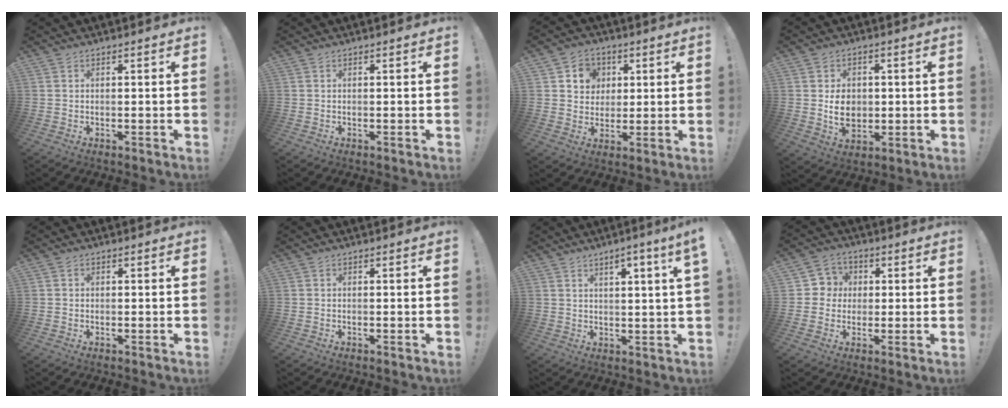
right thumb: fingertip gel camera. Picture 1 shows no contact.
{"total": 0.0}
{"total": 7.9, "force": [2.7, 7.2, 1.9], "torque": [-0.026, -0.018, 0.054]}
{"total": 8.1, "force": [0.0, 6.7, 4.6], "torque": [-0.051, 0.000, 0.003]}
{"total": 0.6, "force": [-0.2, 0.6, 0.1], "torque": [-0.005, 0.004, -0.002]}
{"total": 0.0}
{"total": 4.8, "force": [2.5, -0.5, 4.1], "torque": [-0.049, -0.017, 0.033]}
{"total": 6.6, "force": [0.0, 6.5, 1.2], "torque": [-0.016, 0.010, 0.003]}